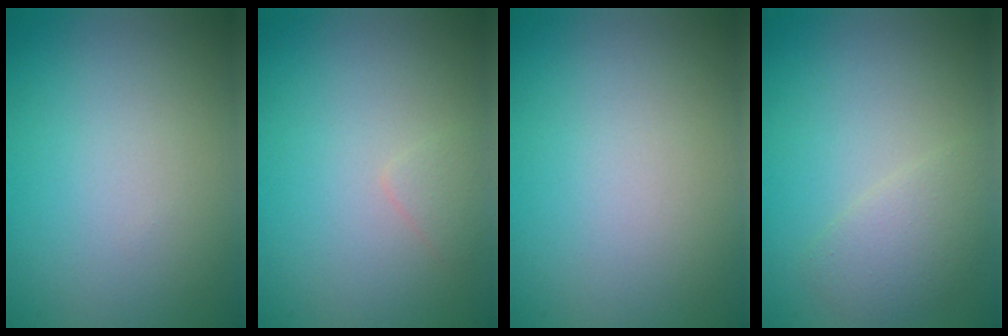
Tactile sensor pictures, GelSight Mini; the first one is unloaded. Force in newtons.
{"total": 0.9, "press": 0.9, "slide": 0.1}
{"total": 0.0}
{"total": 2.3, "press": 2.3, "slide": 0.1}